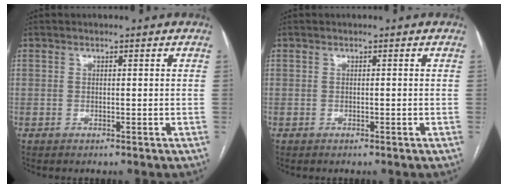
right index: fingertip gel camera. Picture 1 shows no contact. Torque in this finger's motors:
{"motor_torque": [0.02, -0.01, 0.00, 0.01]}